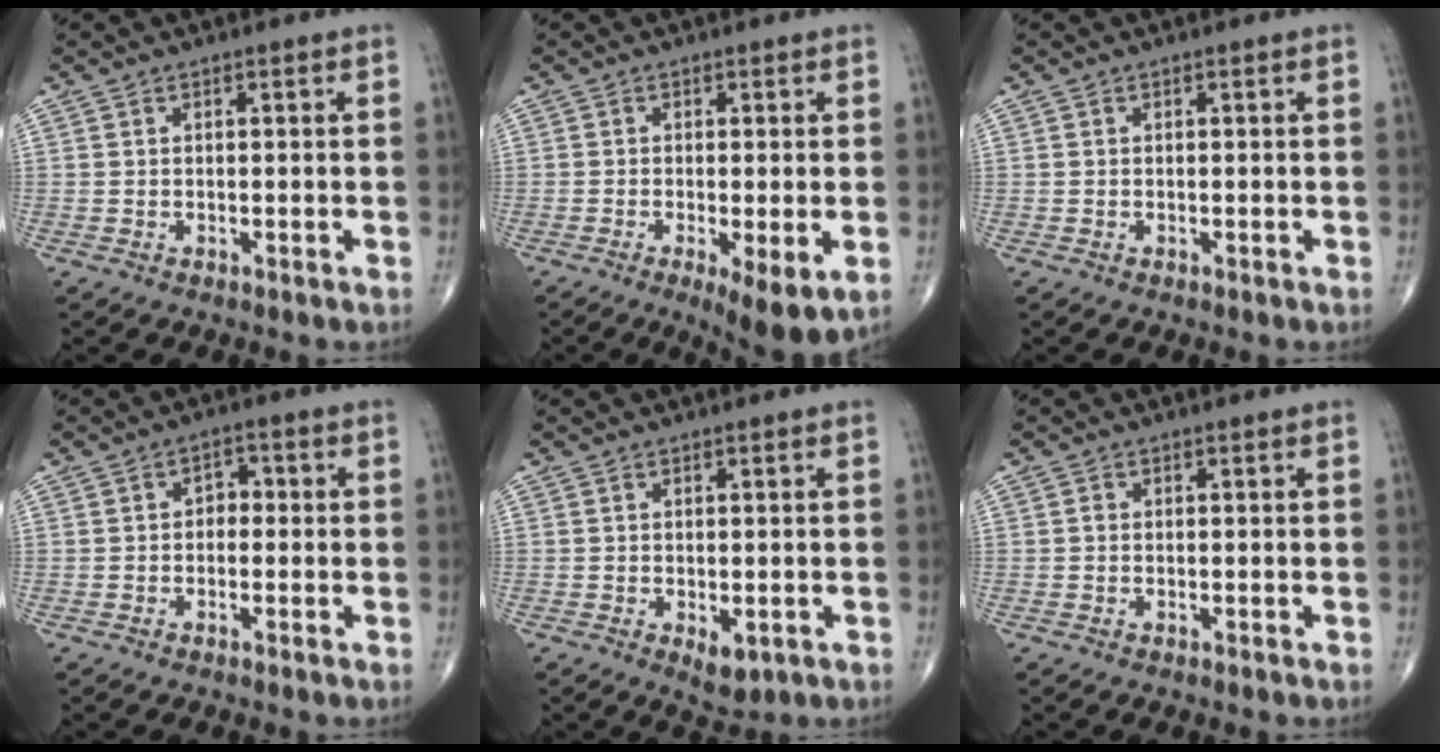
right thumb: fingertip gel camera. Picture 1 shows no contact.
{"total": 7.8, "force": [-2.5, 2.0, 7.1], "torque": [-0.110, -0.019, -0.038]}
{"total": 0.0}
{"total": 3.0, "force": [-0.1, 2.2, 2.1], "torque": [-0.011, 0.014, -0.009]}
{"total": 3.5, "force": [-1.0, 1.8, 2.8], "torque": [-0.035, -0.006, -0.007]}
{"total": 0.5, "force": [-0.1, 0.4, 0.2], "torque": [-0.003, 0.001, -0.005]}